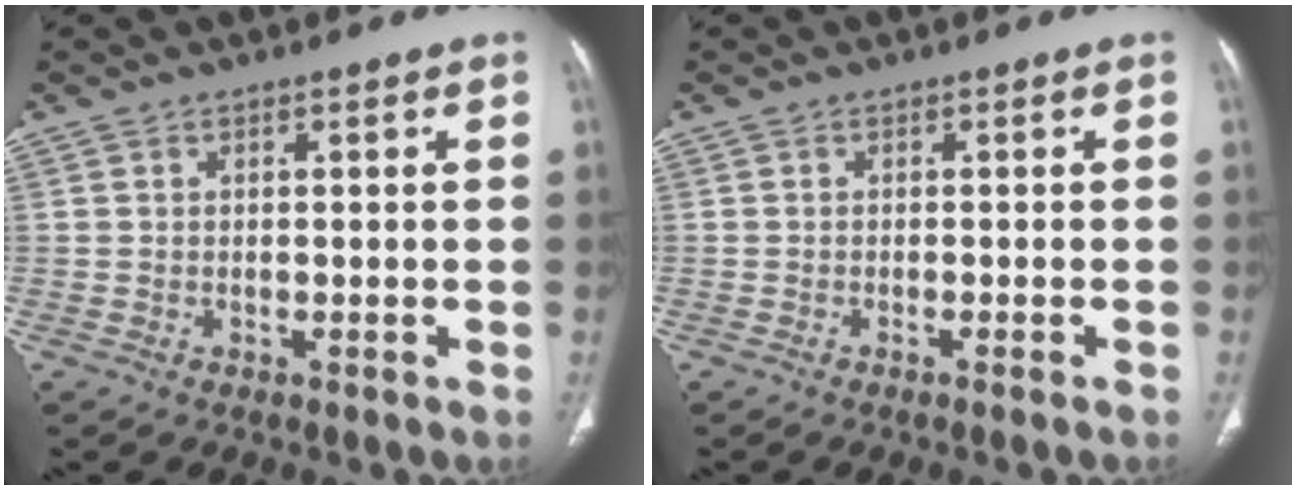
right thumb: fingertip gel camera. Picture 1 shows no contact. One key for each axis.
{"total": 1.5, "fx": -1.1, "fy": -0.1, "fz": 1.0, "tx": -0.017, "ty": -0.001, "tz": -0.012}